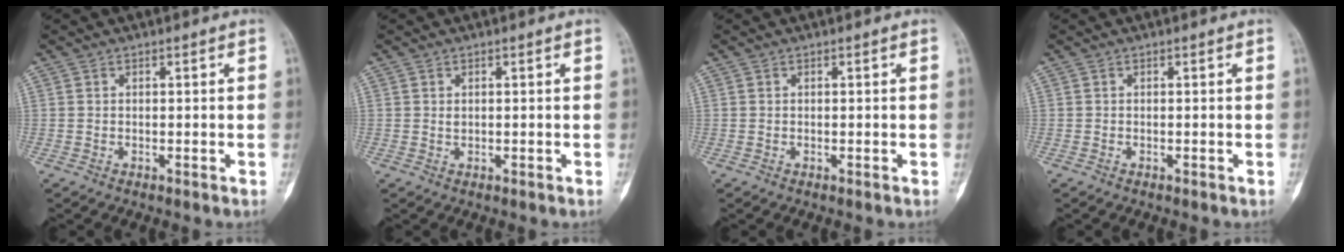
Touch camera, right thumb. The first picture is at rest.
{"total": 0.7, "force": [0.2, 0.5, 0.4], "torque": [-0.002, 0.000, 0.004]}
{"total": 0.0}
{"total": 0.0}